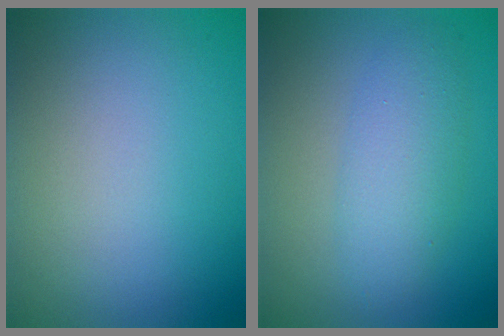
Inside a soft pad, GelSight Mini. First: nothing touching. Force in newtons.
{"total": 3.8, "press": 3.8, "slide": 0.1}